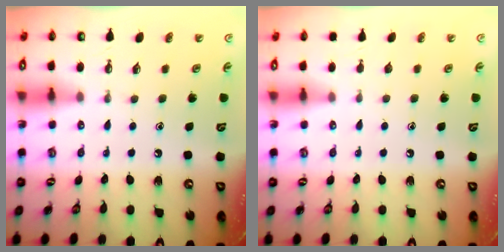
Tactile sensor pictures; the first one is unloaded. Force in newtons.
{"total": 0.0}